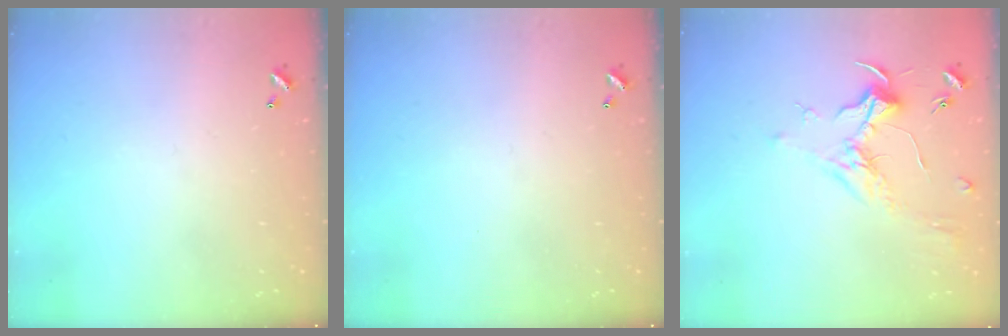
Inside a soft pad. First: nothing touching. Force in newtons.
{"total": 0.0}
{"total": 1.8, "press": 1.6, "slide": 0.7}